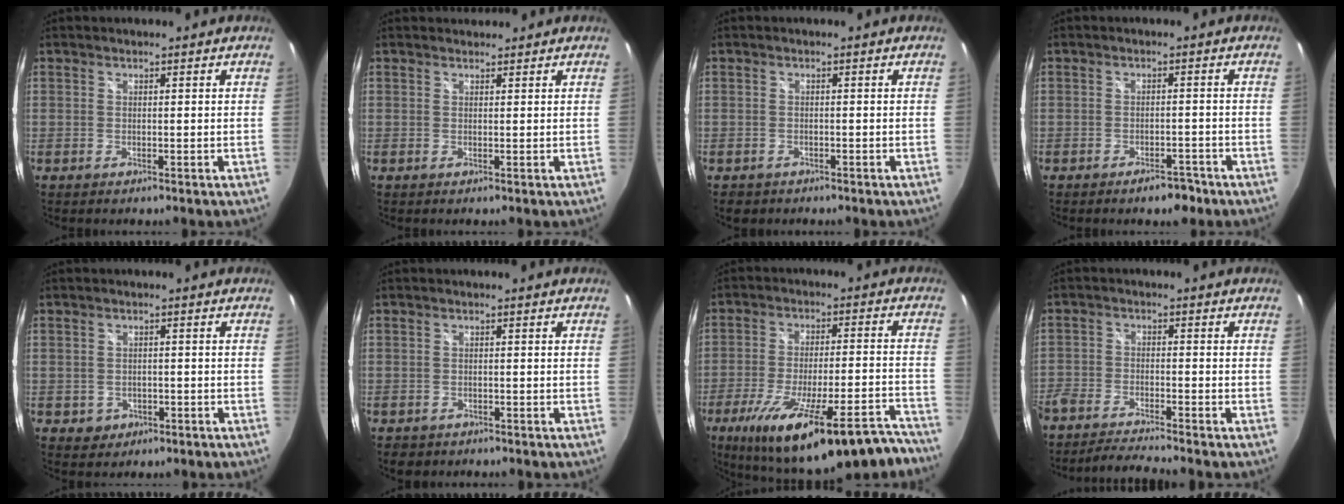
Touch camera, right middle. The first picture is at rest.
{"total": 1.2, "force": [1.2, 0.4, -0.1], "torque": [0.001, 0.005, 0.019]}
{"total": 2.0, "force": [-1.3, 1.4, 0.5], "torque": [-0.015, -0.005, -0.020]}
{"total": 3.7, "force": [-2.8, 1.6, 1.8], "torque": [-0.033, 0.003, -0.035]}
{"total": 3.7, "force": [-1.2, 3.3, 1.1], "torque": [-0.033, 0.001, -0.008]}
{"total": 2.6, "force": [-1.7, 1.8, 0.7], "torque": [-0.020, -0.007, -0.024]}
{"total": 27.2, "force": [-20.5, 6.1, 16.8], "torque": [-0.271, -0.046, -0.287]}
{"total": 7.4, "force": [-7.0, 0.3, 2.5], "torque": [-0.077, -0.016, -0.133]}